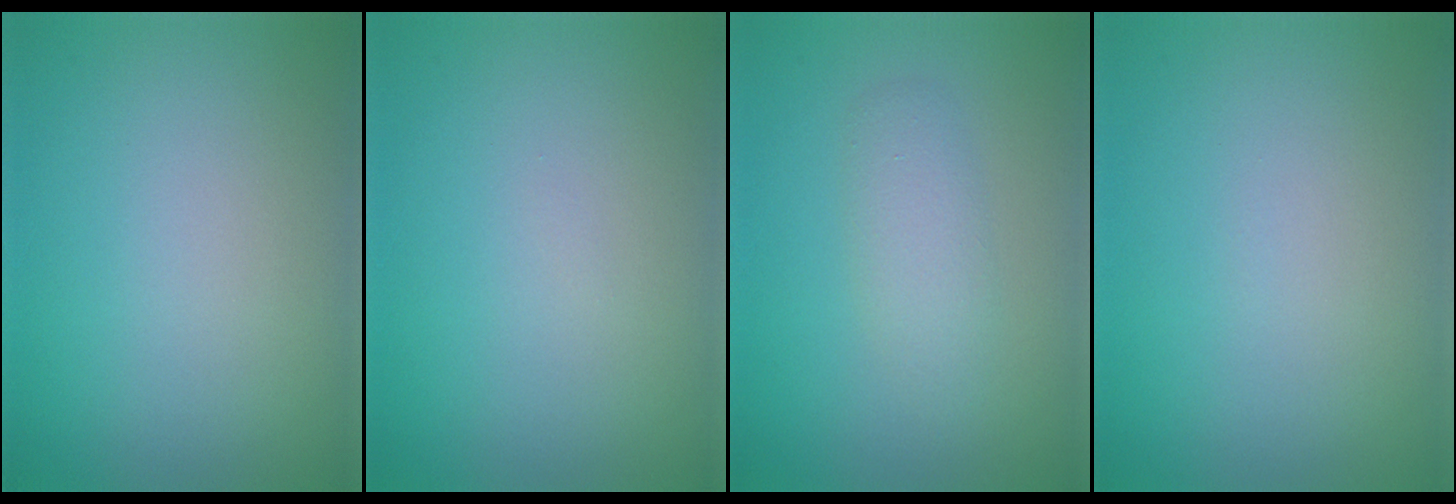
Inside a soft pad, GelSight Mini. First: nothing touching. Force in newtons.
{"total": 0.0}
{"total": 2.2, "press": 2.2, "slide": 0.0}
{"total": 0.0}